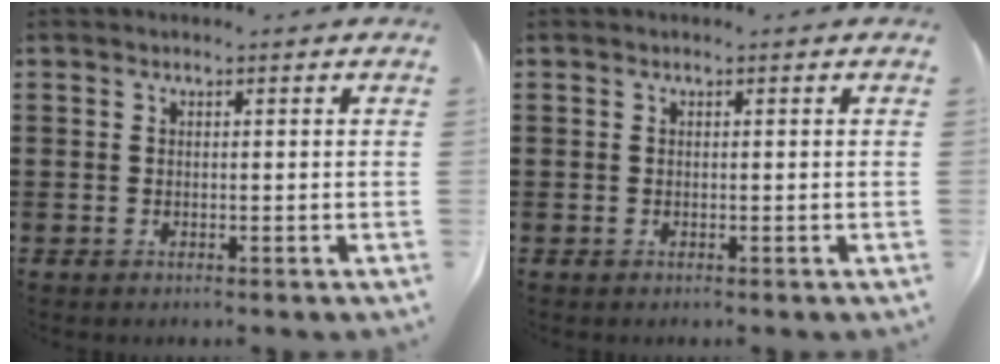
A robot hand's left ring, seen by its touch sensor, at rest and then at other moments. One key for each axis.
{"total": 0.0}